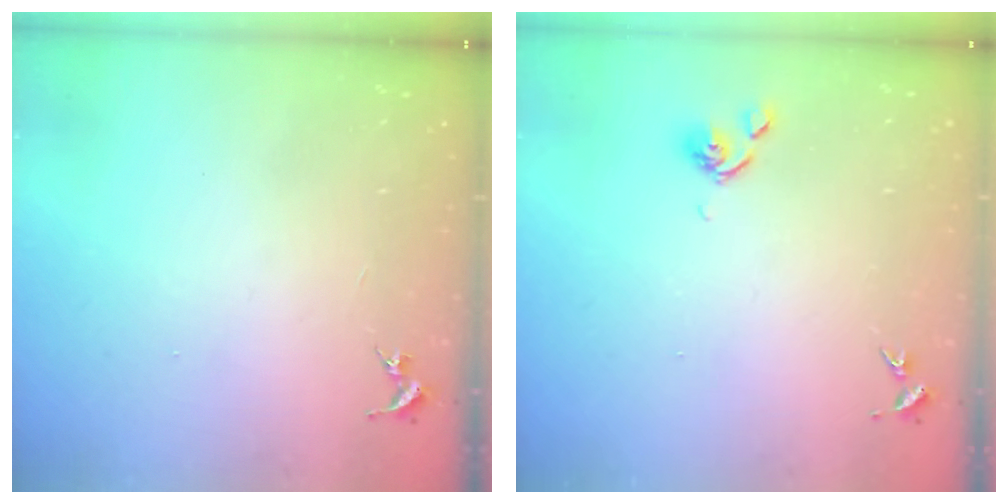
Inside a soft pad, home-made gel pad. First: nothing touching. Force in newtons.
{"total": 6.0, "press": 5.9, "slide": 0.8}